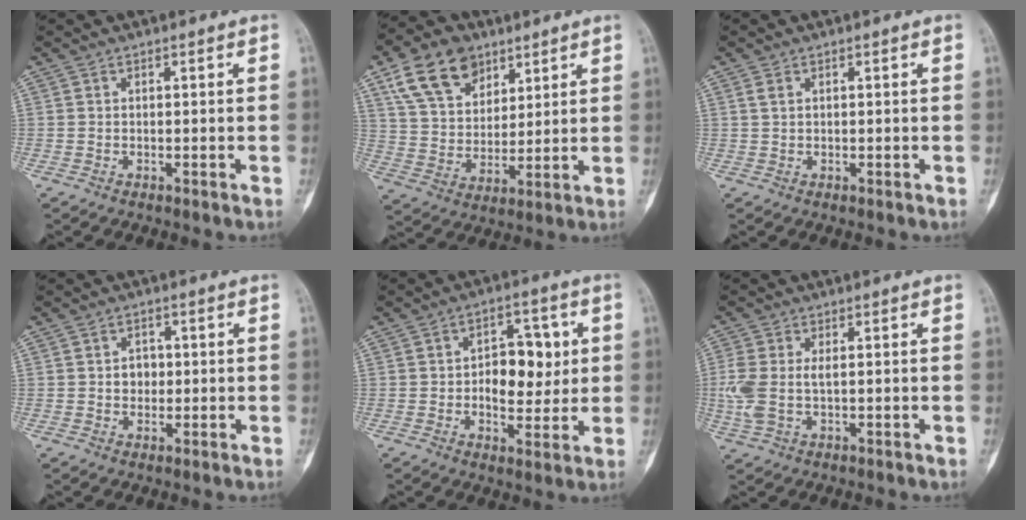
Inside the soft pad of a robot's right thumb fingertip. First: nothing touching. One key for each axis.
{"total": 14.4, "fx": 8.1, "fy": 9.5, "fz": 7.3, "tx": -0.105, "ty": -0.023, "tz": 0.154}
{"total": 1.3, "fx": 0.6, "fy": 0.8, "fz": 0.8, "tx": -0.019, "ty": 0.004, "tz": 0.015}
{"total": 3.0, "fx": 0.1, "fy": 2.5, "fz": 1.5, "tx": -0.001, "ty": 0.004, "tz": 0.001}
{"total": 10.4, "fx": 0.9, "fy": 6.6, "fz": 8.0, "tx": -0.067, "ty": 0.004, "tz": 0.016}
{"total": 6.6, "fx": 0.2, "fy": 3.7, "fz": 5.4, "tx": -0.151, "ty": 0.005, "tz": 0.007}